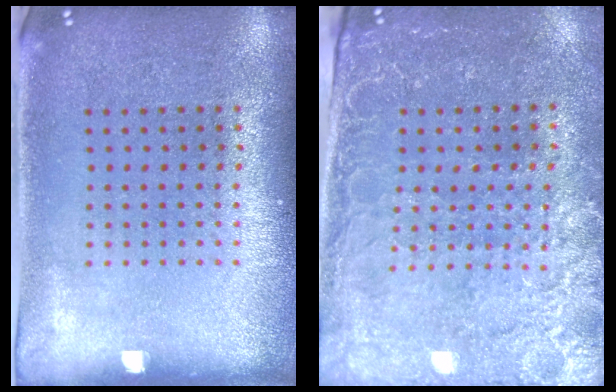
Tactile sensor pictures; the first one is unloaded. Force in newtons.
{"total": 2.9, "press": 2.8, "slide": 0.8}